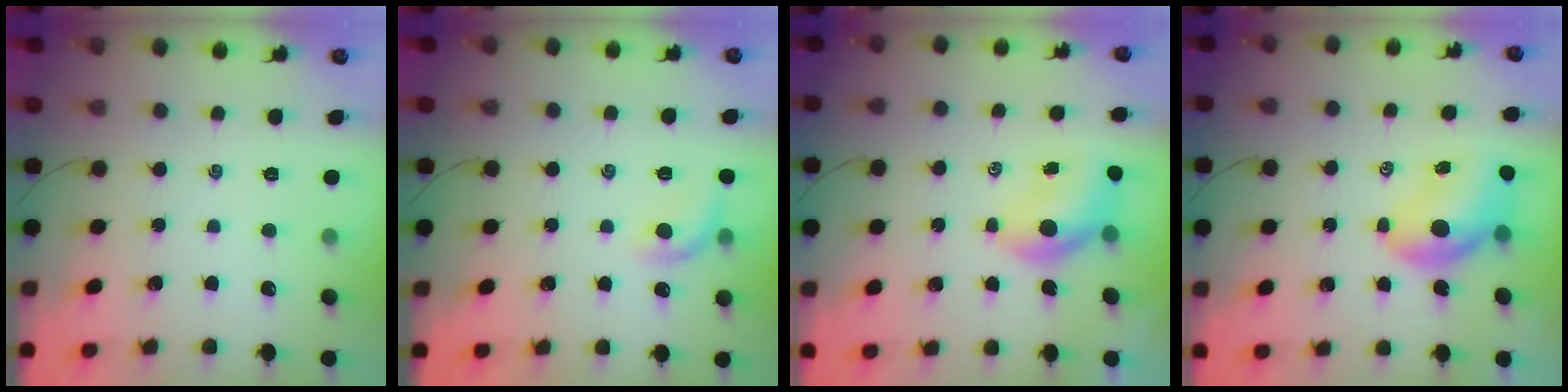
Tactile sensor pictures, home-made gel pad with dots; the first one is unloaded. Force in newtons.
{"total": 8.8, "press": 8.6, "slide": 1.7}
{"total": 6.7, "press": 6.6, "slide": 0.9}
{"total": 8.4, "press": 8.3, "slide": 1.3}